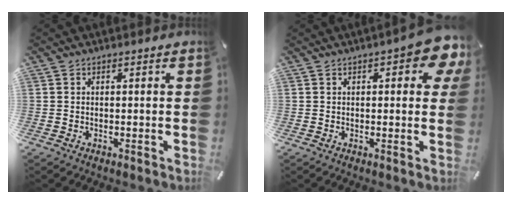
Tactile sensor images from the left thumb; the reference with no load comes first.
{"total": 8.3, "force": [3.1, 3.3, 6.9], "torque": [-0.084, -0.012, 0.047]}